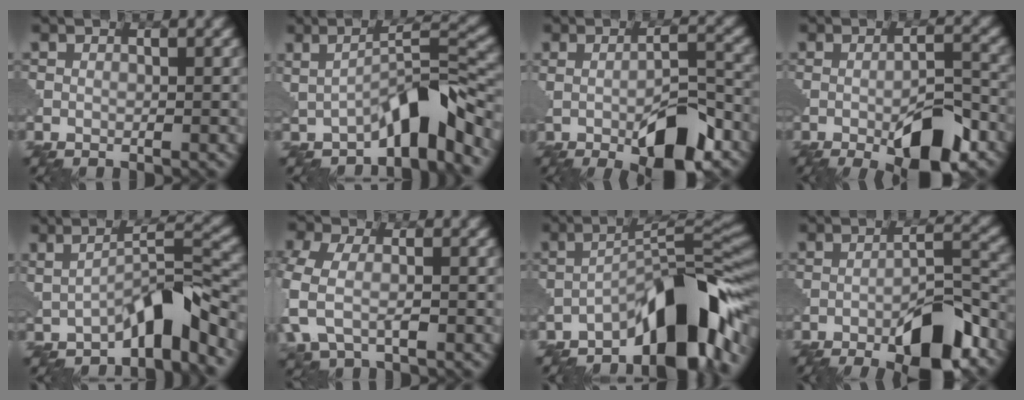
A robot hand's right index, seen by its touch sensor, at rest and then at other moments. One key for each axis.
{"total": 5.8, "fx": -2.7, "fy": 1.2, "fz": 5.0, "tx": -0.073, "ty": 0.013, "tz": -0.045}
{"total": 7.5, "fx": -2.6, "fy": 2.2, "fz": 6.7, "tx": -0.111, "ty": -0.008, "tz": -0.037}
{"total": 7.2, "fx": -3.1, "fy": 1.9, "fz": 6.2, "tx": -0.097, "ty": -0.001, "tz": -0.047}
{"total": 5.1, "fx": -2.5, "fy": 1.0, "fz": 4.3, "tx": -0.063, "ty": 0.012, "tz": -0.043}
{"total": 5.3, "fx": -1.5, "fy": 3.1, "fz": 4.0, "tx": -0.110, "ty": 0.000, "tz": -0.037}
{"total": 11.1, "fx": -6.6, "fy": 2.8, "fz": 8.5, "tx": -0.104, "ty": 0.020, "tz": -0.115}
{"total": 9.1, "fx": -5.5, "fy": 2.4, "fz": 6.8, "tx": -0.096, "ty": 0.007, "tz": -0.086}